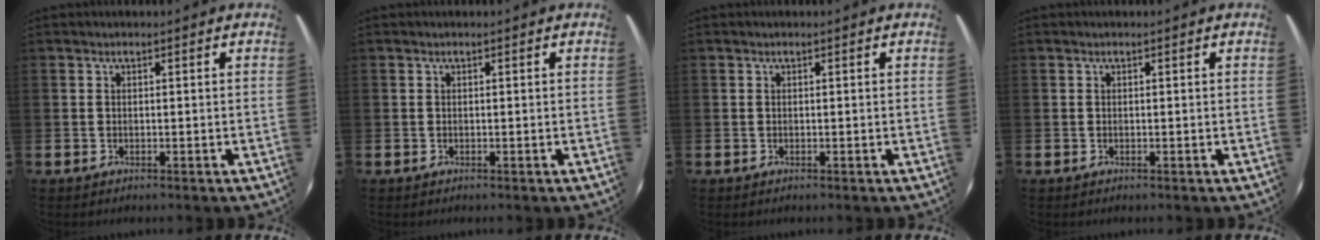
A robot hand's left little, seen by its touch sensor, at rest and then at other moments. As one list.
[{"total": 0.0}, {"total": 0.0}, {"total": 0.0}]